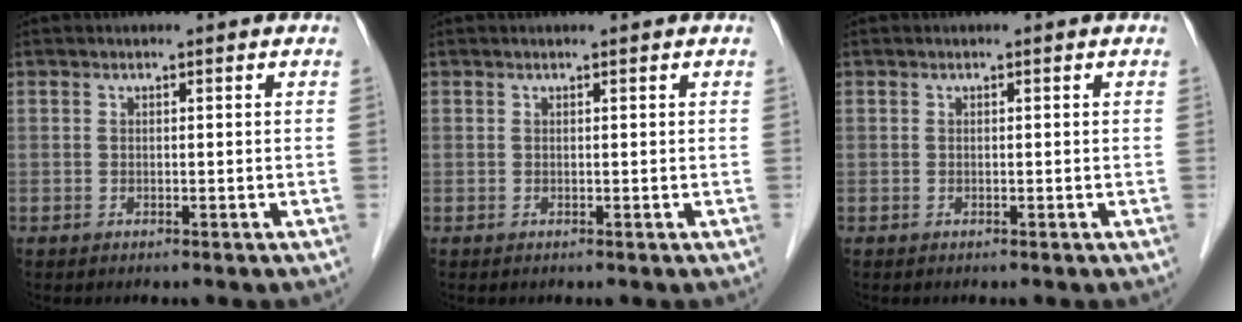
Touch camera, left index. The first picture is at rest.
{"total": 0.6, "force": [0.5, 0.0, 0.2], "torque": [-0.006, 0.004, 0.008]}
{"total": 0.0}